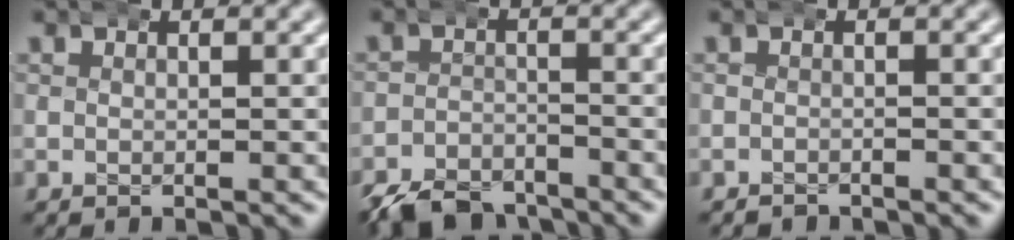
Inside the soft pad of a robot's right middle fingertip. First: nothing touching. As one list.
[{"total": 6.3, "force": [-5.6, 2.4, 1.4], "torque": [-0.007, -0.016, -0.092]}, {"total": 1.1, "force": [-1.0, -0.1, -0.2], "torque": [0.004, -0.002, -0.016]}]